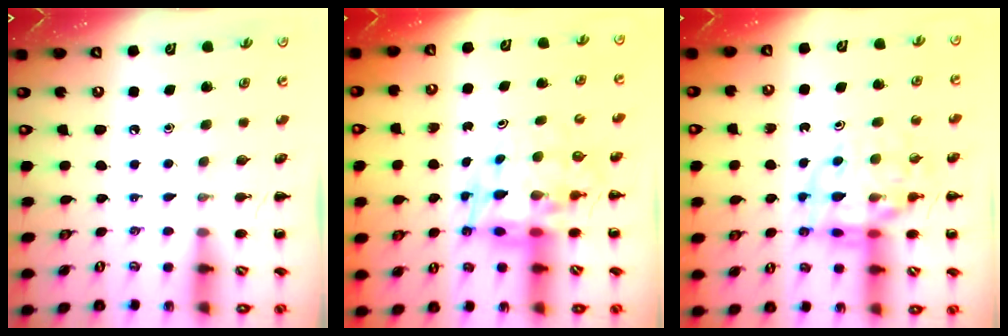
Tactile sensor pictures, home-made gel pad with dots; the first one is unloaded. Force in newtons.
{"total": 9.1, "press": 8.5, "slide": 3.2}
{"total": 14.2, "press": 13.8, "slide": 3.4}